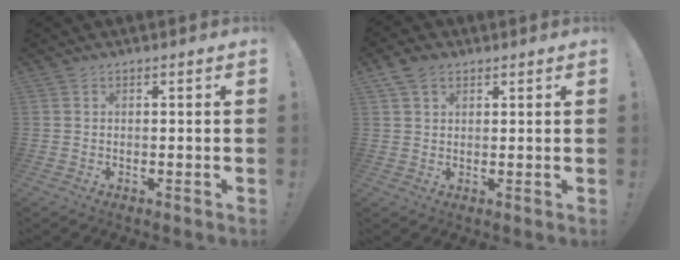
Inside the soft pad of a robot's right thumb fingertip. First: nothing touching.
{"total": 5.0, "force": [2.7, 3.5, 2.4], "torque": [-0.052, 0.002, 0.056]}